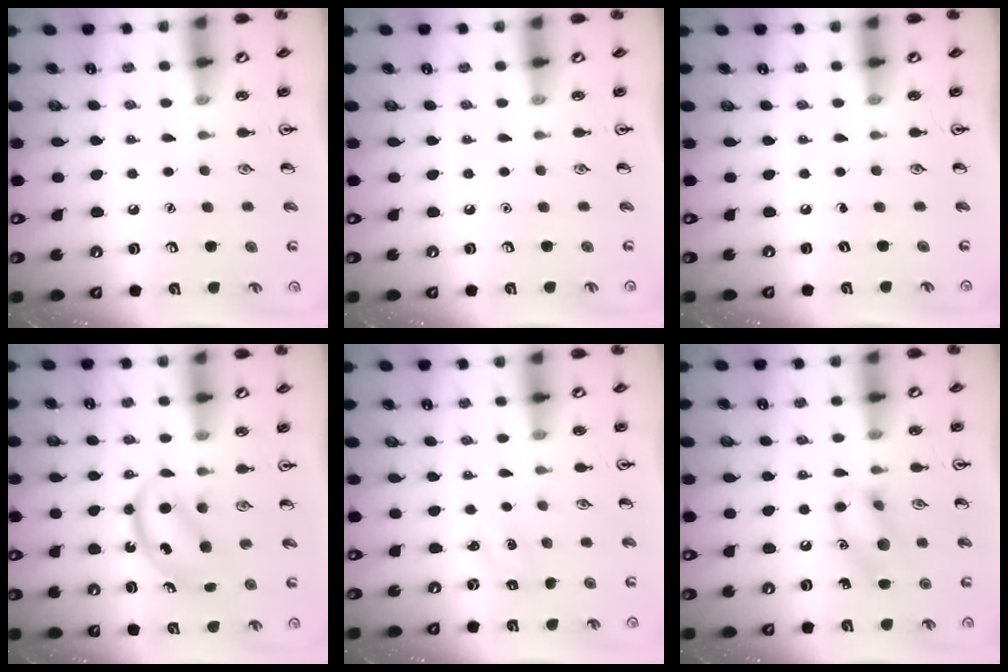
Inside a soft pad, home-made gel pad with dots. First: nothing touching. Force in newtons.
{"total": 0.0}
{"total": 0.0}
{"total": 5.5, "press": 5.4, "slide": 1.1}
{"total": 1.6, "press": 1.5, "slide": 0.6}
{"total": 11.6, "press": 11.5, "slide": 1.6}